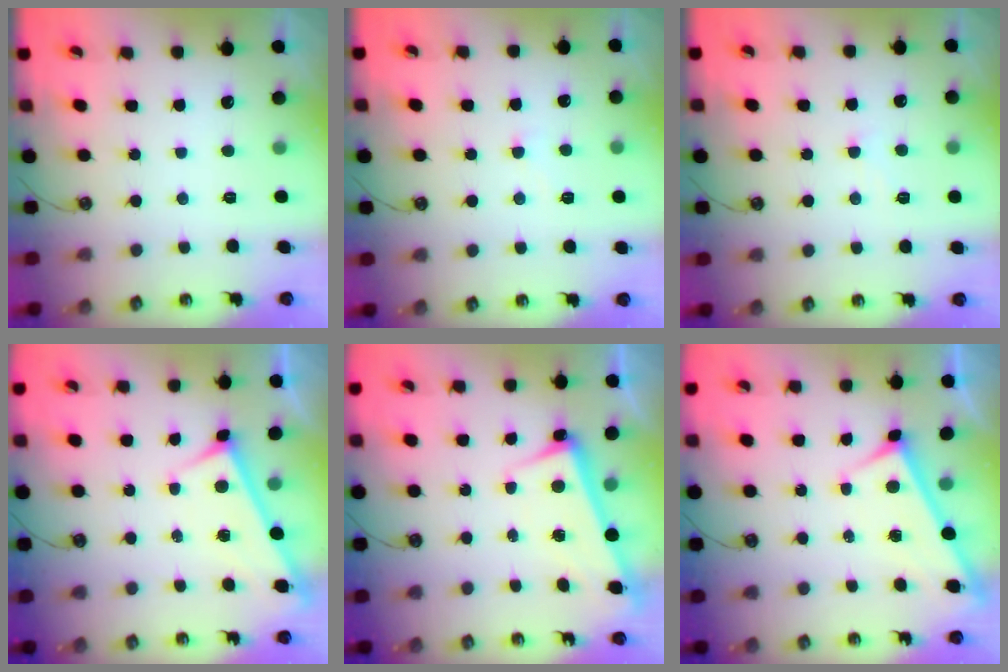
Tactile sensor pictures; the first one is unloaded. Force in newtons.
{"total": 4.9, "press": 4.9, "slide": 0.3}
{"total": 0.6, "press": 0.5, "slide": 0.4}
{"total": 3.2, "press": 3.2, "slide": 0.4}
{"total": 2.5, "press": 2.4, "slide": 0.9}
{"total": 2.9, "press": 2.9, "slide": 0.3}